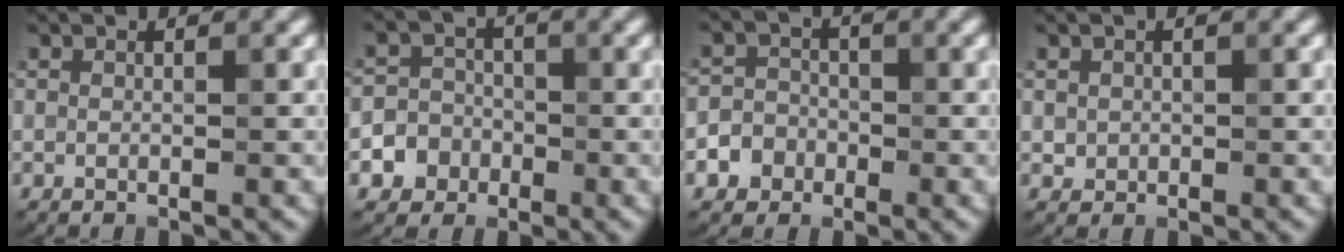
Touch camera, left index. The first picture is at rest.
{"total": 3.9, "force": [-1.6, 3.5, 0.4], "torque": [0.030, -0.004, -0.040]}
{"total": 3.2, "force": [-1.5, 2.9, 0.4], "torque": [0.024, -0.003, -0.033]}
{"total": 1.0, "force": [0.1, 0.9, 0.2], "torque": [0.002, -0.005, 0.003]}